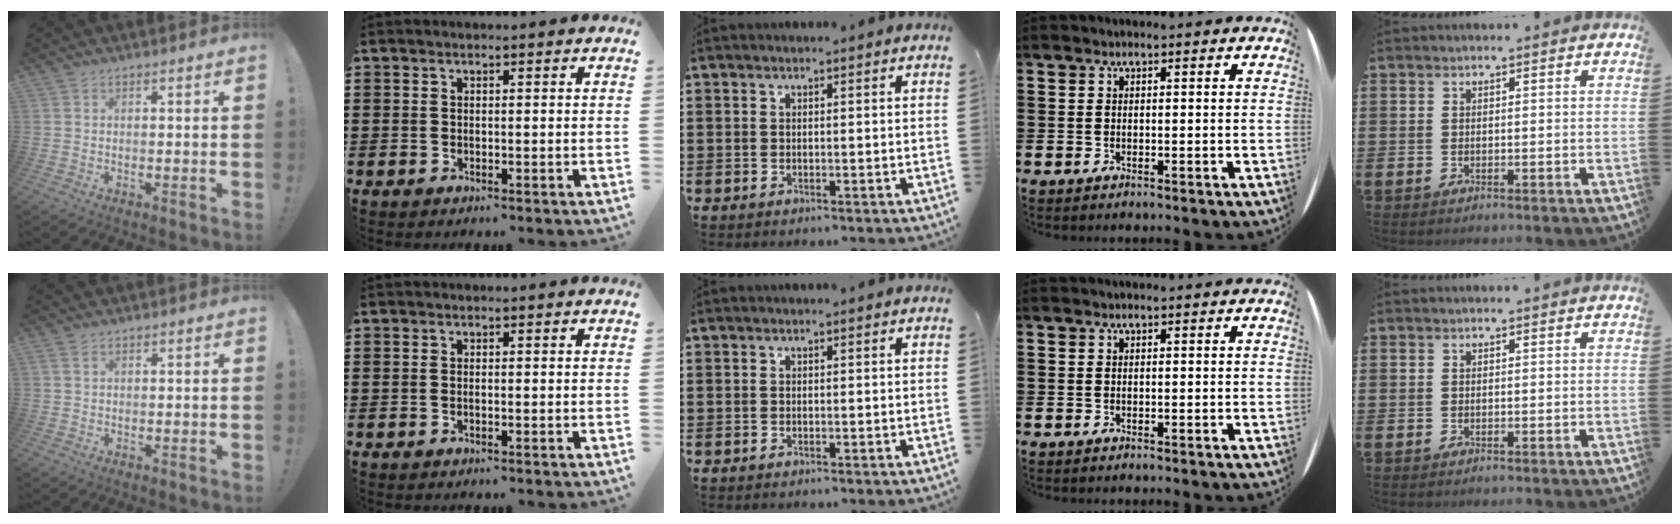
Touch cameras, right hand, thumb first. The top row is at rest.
{"thumb": {"total": 1.4, "force": [0.6, 0.9, 0.8], "torque": [-0.021, 0.004, 0.013]}}